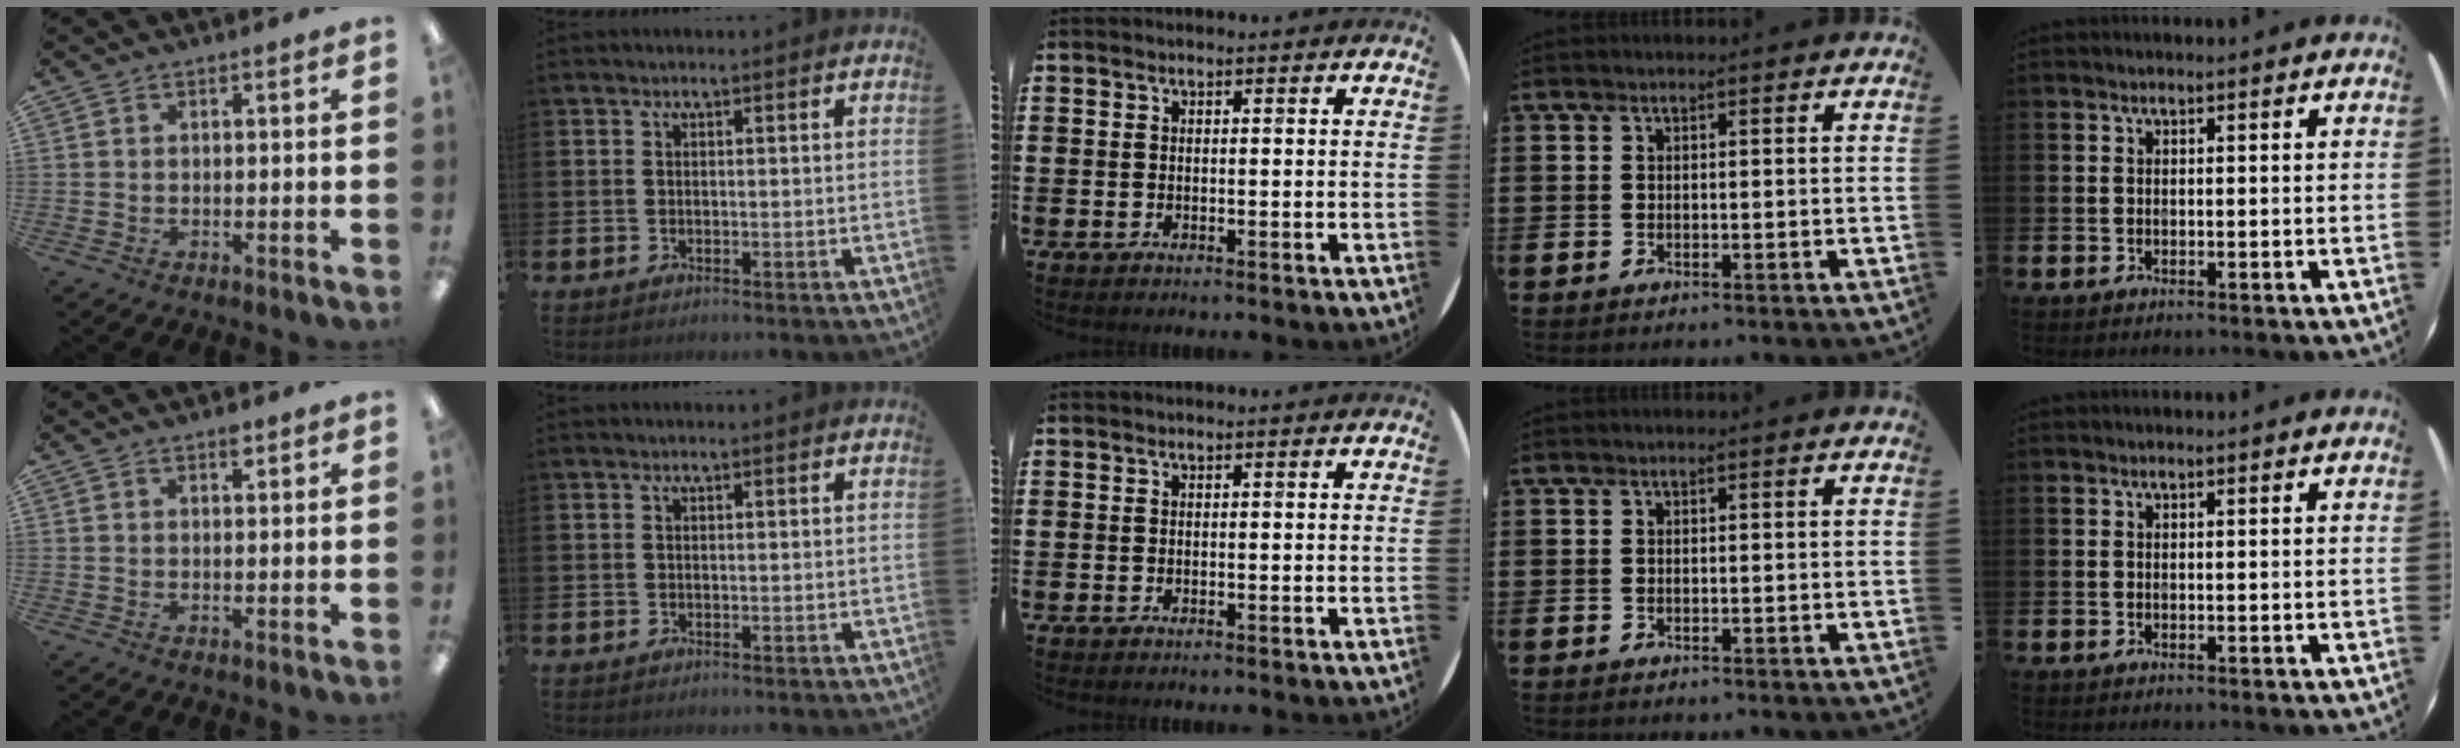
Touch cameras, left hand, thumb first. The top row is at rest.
{"thumb": {"total": 1.9, "force": [1.3, 0.8, 1.1], "torque": [0.000, -0.009, 0.017]}}